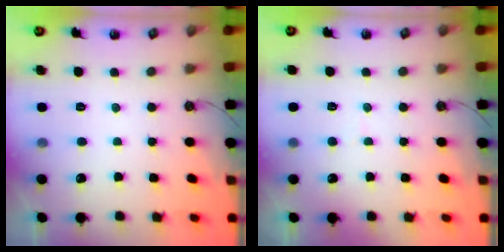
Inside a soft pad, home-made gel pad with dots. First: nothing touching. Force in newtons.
{"total": 2.8, "press": 2.6, "slide": 1.0}